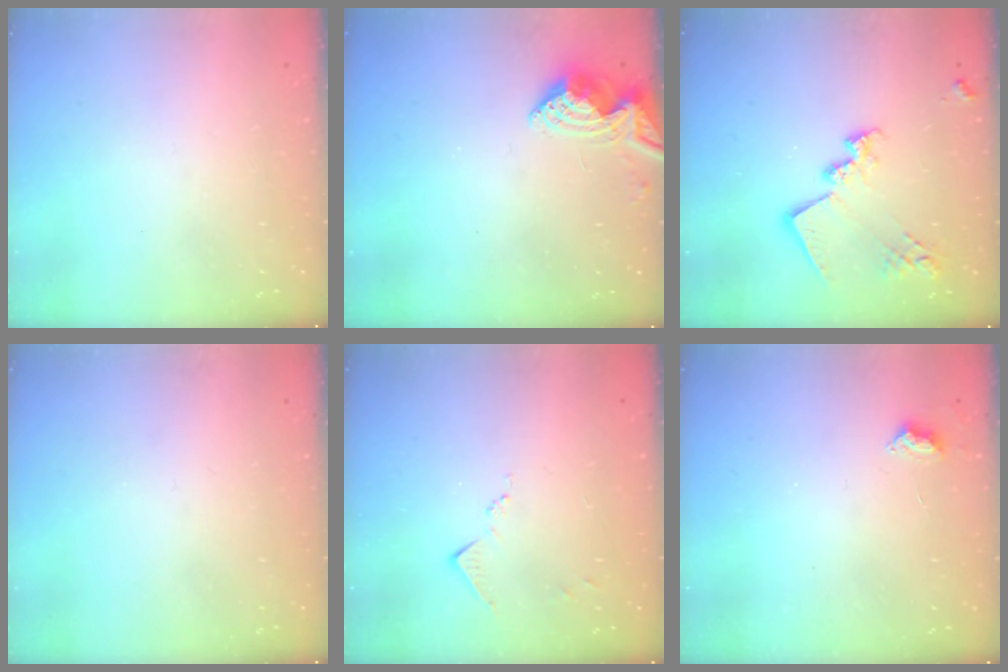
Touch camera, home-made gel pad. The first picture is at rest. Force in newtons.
{"total": 6.9, "press": 6.9, "slide": 0.2}
{"total": 15.2, "press": 15.2, "slide": 0.8}
{"total": 0.0}
{"total": 7.0, "press": 6.9, "slide": 0.8}
{"total": 3.9, "press": 3.9, "slide": 0.5}